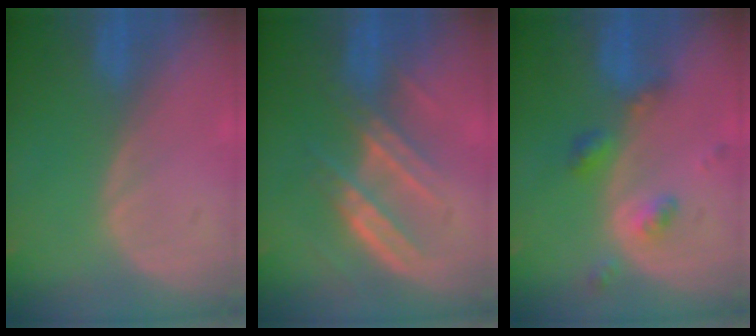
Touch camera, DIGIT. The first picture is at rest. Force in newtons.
{"total": 6.8, "press": 6.8, "slide": 0.9}
{"total": 5.1, "press": 4.4, "slide": 2.5}